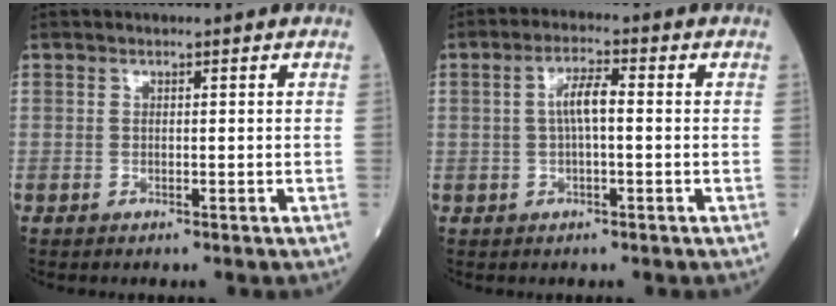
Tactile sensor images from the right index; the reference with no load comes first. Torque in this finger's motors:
{"motor_torque": [0.98, 0.01, 0.42, 0.13]}